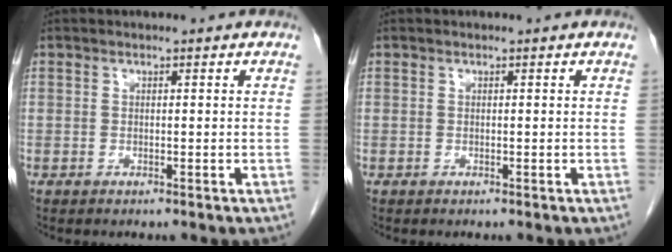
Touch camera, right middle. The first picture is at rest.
{"total": 0.0}